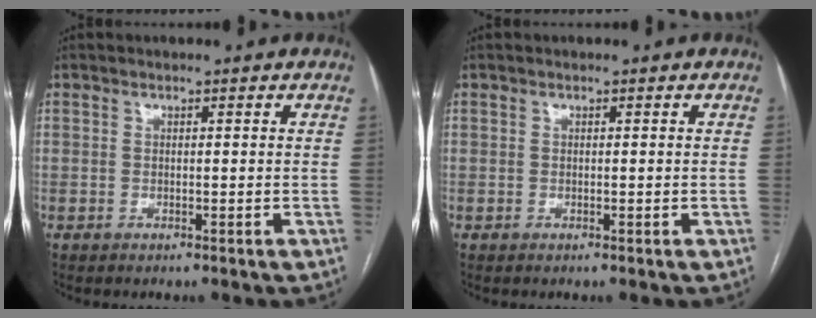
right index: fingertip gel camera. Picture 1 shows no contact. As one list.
[{"total": 0.0}]